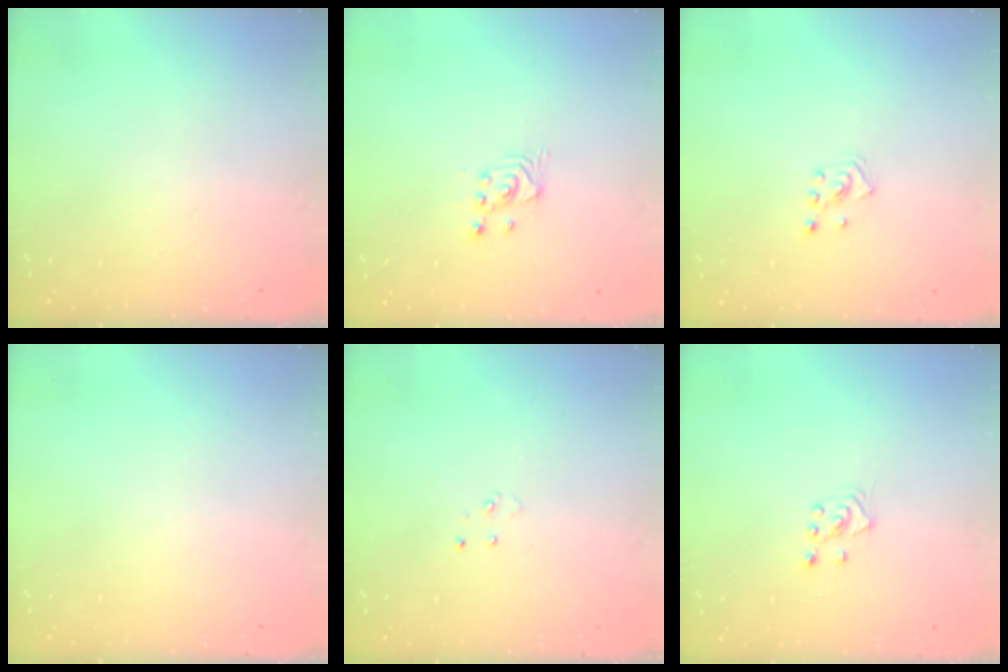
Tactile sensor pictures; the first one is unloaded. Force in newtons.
{"total": 2.4, "press": 2.3, "slide": 0.2}
{"total": 2.8, "press": 2.7, "slide": 0.7}
{"total": 0.0}
{"total": 3.0, "press": 3.0, "slide": 0.4}
{"total": 3.0, "press": 2.9, "slide": 0.7}